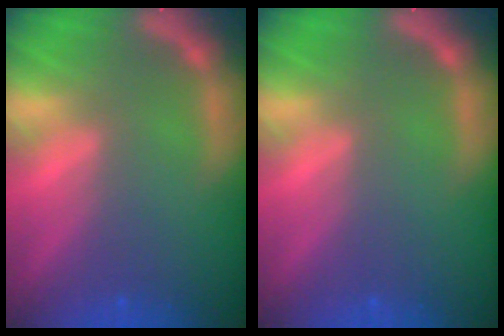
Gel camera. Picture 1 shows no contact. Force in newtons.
{"total": 0.0}